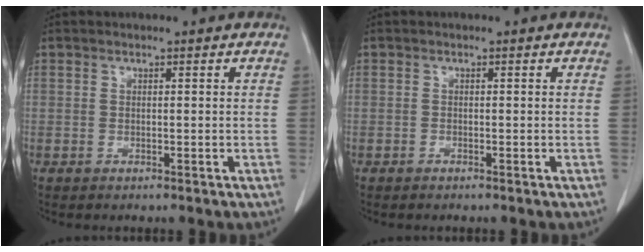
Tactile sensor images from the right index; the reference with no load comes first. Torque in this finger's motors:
{"motor_torque": [-0.07, 0.04, -0.07, -0.05]}